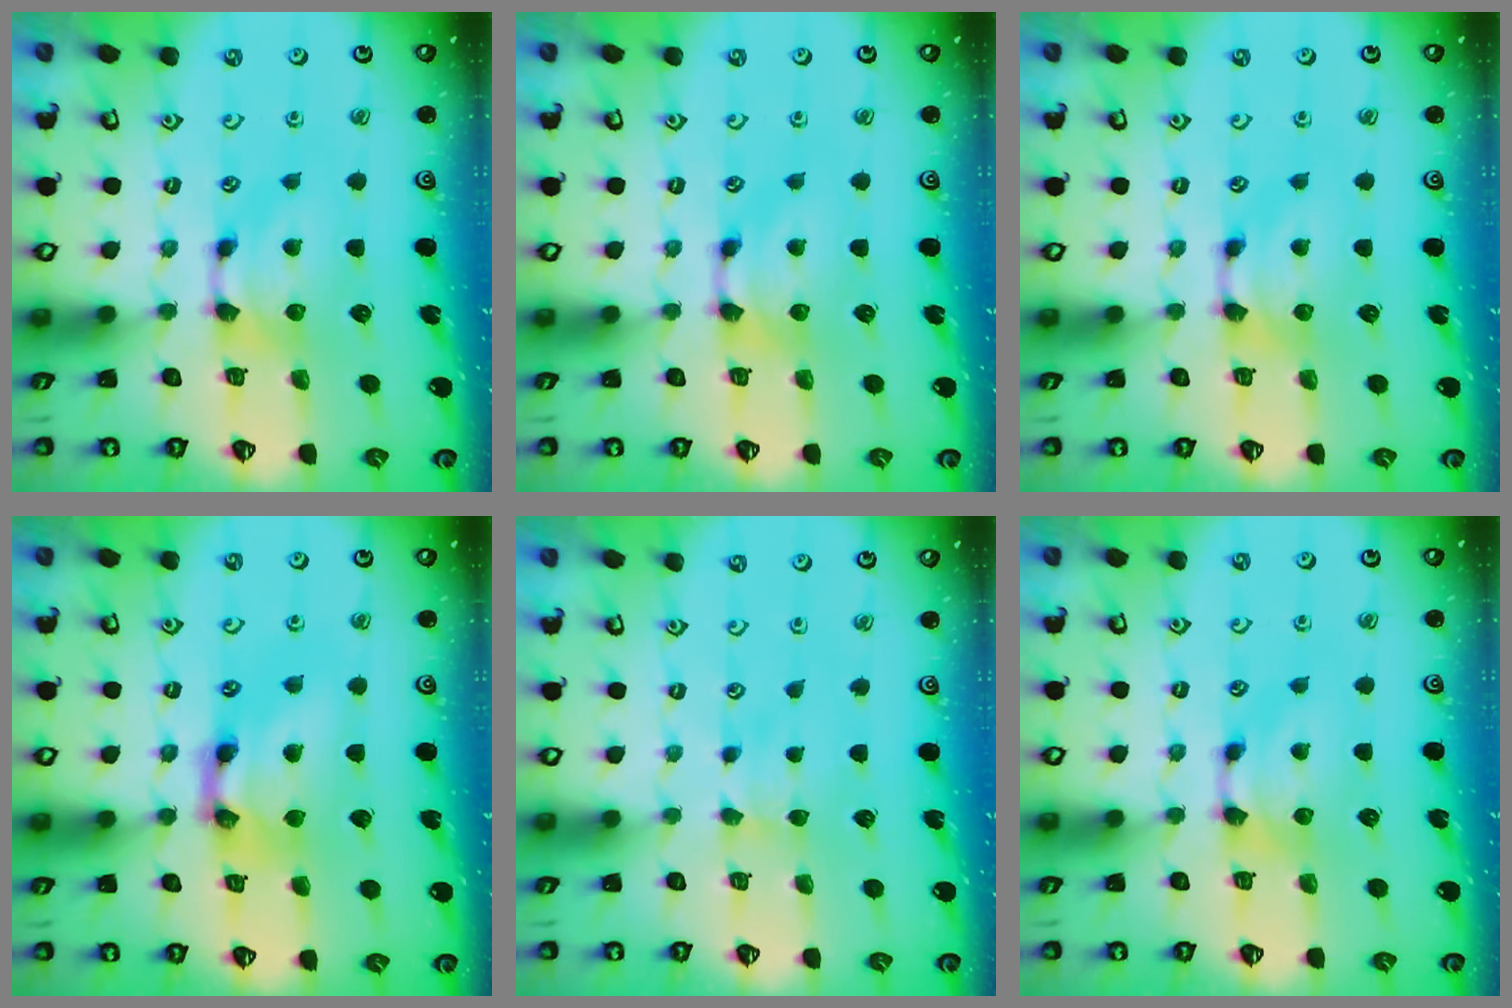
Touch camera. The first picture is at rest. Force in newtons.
{"total": 0.0}
{"total": 0.0}
{"total": 5.5, "press": 5.5, "slide": 0.4}
{"total": 2.4, "press": 2.3, "slide": 0.6}
{"total": 0.0}